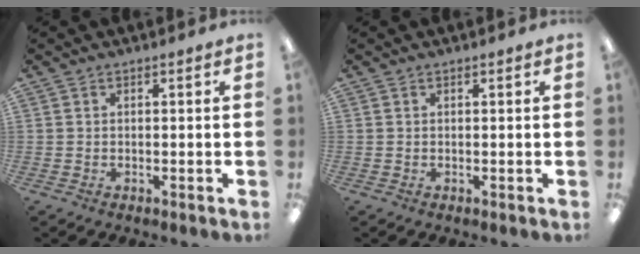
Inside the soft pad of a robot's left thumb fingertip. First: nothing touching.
{"total": 0.0}